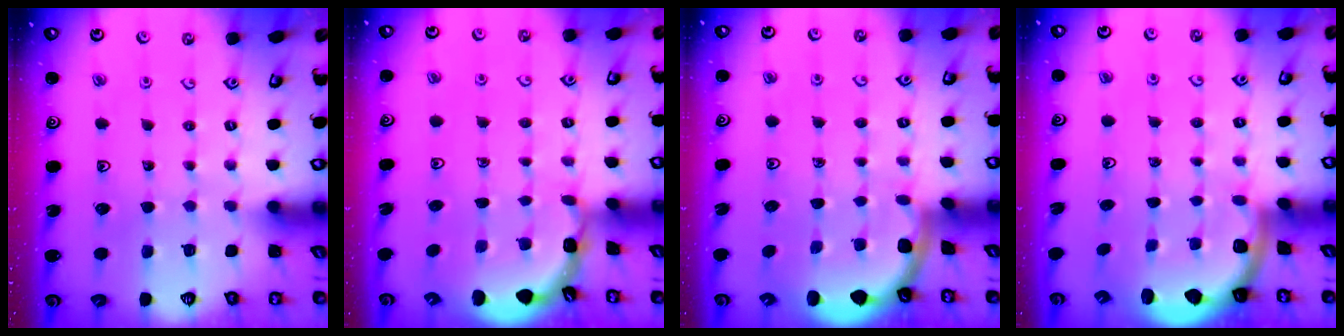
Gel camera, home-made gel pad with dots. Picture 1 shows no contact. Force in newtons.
{"total": 2.3, "press": 2.3, "slide": 0.1}
{"total": 1.9, "press": 1.9, "slide": 0.0}
{"total": 1.9, "press": 1.8, "slide": 0.5}